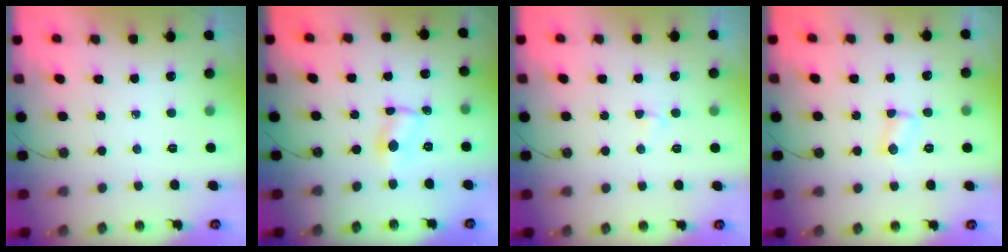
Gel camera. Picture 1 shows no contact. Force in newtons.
{"total": 2.0, "press": 2.0, "slide": 0.1}
{"total": 2.4, "press": 2.4, "slide": 0.4}
{"total": 2.4, "press": 2.4, "slide": 0.4}